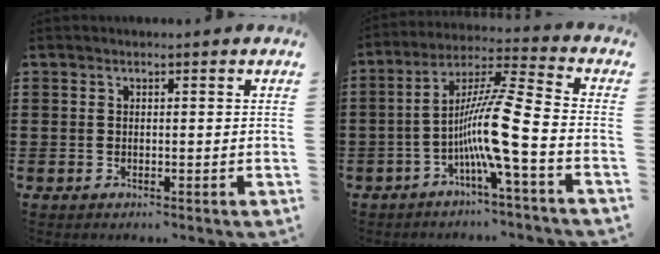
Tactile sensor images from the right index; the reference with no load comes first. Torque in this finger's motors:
{"motor_torque": [2.14, 0.00, 0.49, 0.21]}